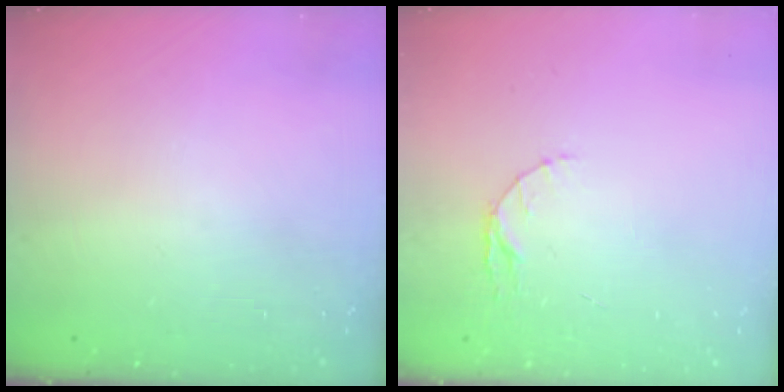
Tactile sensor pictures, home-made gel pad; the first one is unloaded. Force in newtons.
{"total": 4.1, "press": 4.1, "slide": 0.5}